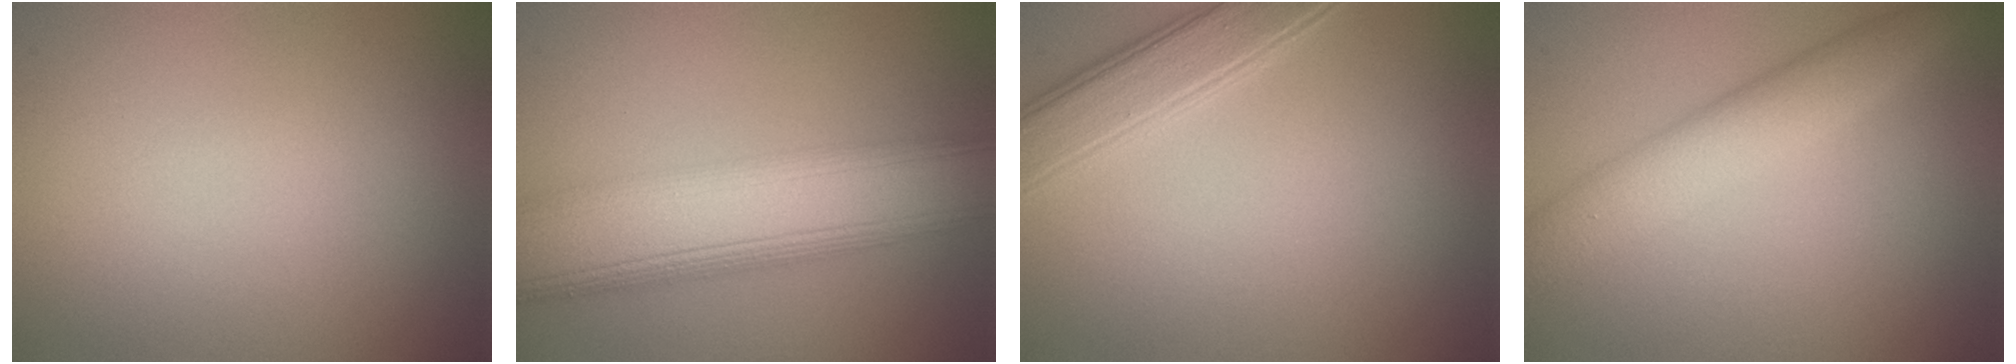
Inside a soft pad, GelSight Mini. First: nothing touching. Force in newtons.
{"total": 11.4, "press": 11.4, "slide": 0.4}
{"total": 3.8, "press": 3.8, "slide": 0.1}
{"total": 4.8, "press": 4.8, "slide": 0.1}